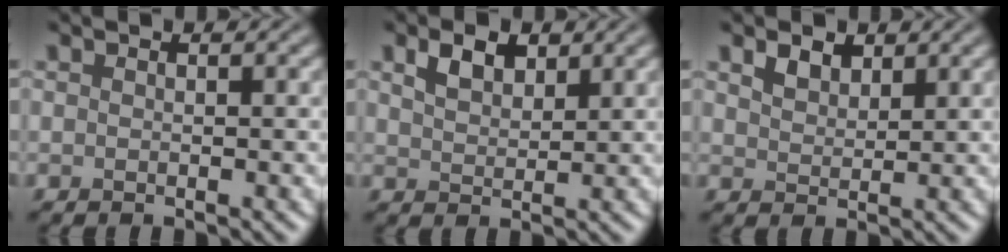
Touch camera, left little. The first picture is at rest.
{"total": 2.6, "force": [1.6, 1.4, 1.5], "torque": [-0.033, 0.003, 0.034]}
{"total": 1.9, "force": [1.4, 1.0, 0.8], "torque": [-0.020, 0.001, 0.030]}